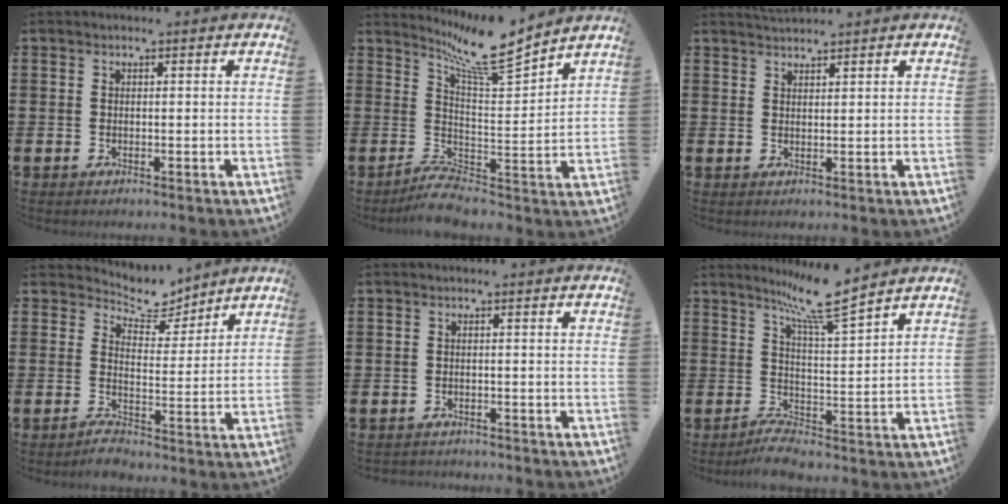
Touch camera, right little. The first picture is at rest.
{"total": 8.4, "force": [5.2, 2.1, 6.2], "torque": [-0.109, -0.044, 0.085]}
{"total": 1.7, "force": [1.7, 0.0, 0.1], "torque": [-0.004, 0.000, 0.032]}
{"total": 6.1, "force": [4.6, 3.2, 2.5], "torque": [-0.040, -0.040, 0.076]}
{"total": 0.8, "force": [-0.8, 0.1, -0.1], "torque": [0.001, 0.000, -0.017]}
{"total": 7.4, "force": [5.1, 0.3, 5.4], "torque": [-0.103, -0.032, 0.082]}